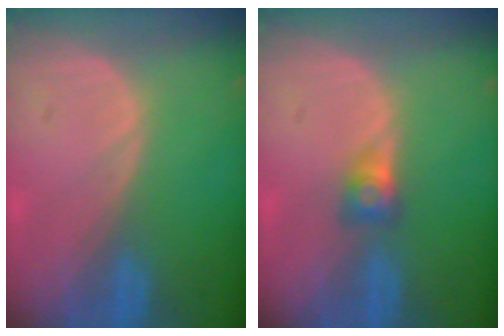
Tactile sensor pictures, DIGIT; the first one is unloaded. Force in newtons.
{"total": 2.6, "press": 2.3, "slide": 1.0}